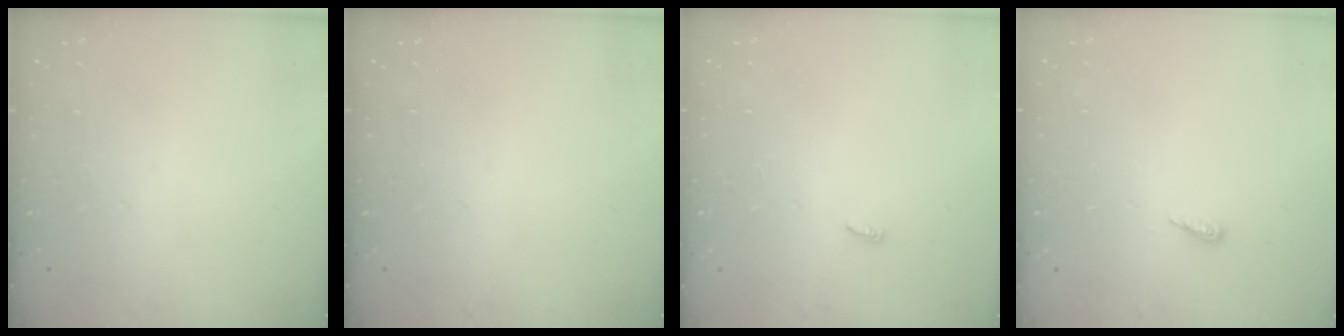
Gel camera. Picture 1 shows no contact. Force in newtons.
{"total": 0.0}
{"total": 3.6, "press": 3.6, "slide": 0.4}
{"total": 4.2, "press": 4.1, "slide": 0.4}